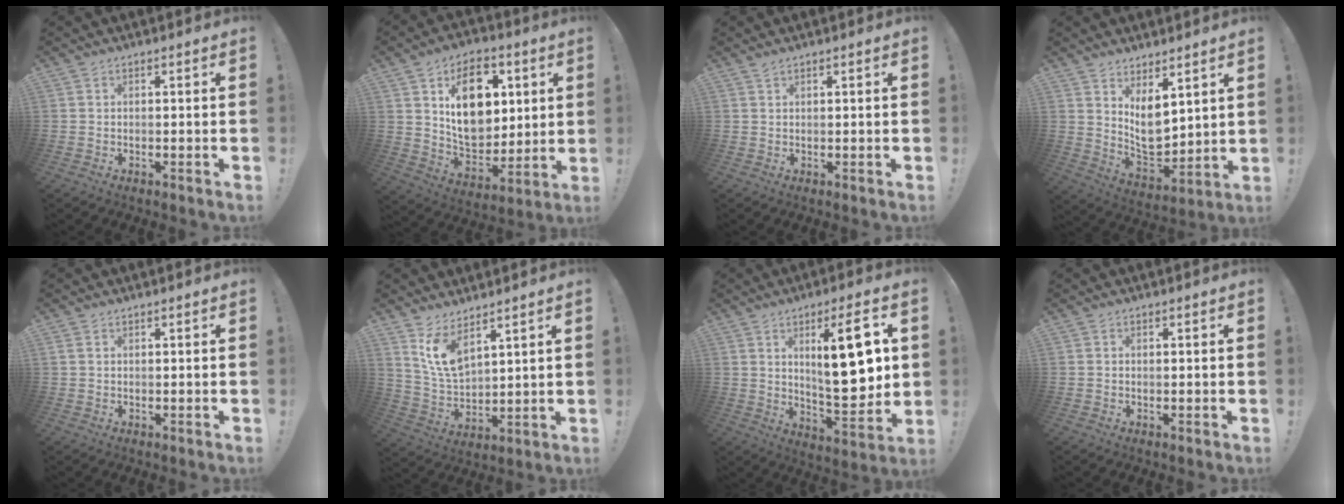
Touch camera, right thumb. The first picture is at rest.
{"total": 18.3, "force": [6.5, 12.6, 11.6], "torque": [-0.171, -0.030, 0.117]}
{"total": 0.9, "force": [0.7, 0.1, 0.5], "torque": [-0.005, -0.003, 0.013]}
{"total": 10.0, "force": [4.6, 6.4, 6.1], "torque": [-0.090, -0.056, 0.091]}
{"total": 1.3, "force": [0.7, 0.8, 0.7], "torque": [-0.017, 0.005, 0.014]}
{"total": 10.0, "force": [7.2, 4.0, 5.6], "torque": [-0.123, -0.043, 0.140]}
{"total": 18.8, "force": [4.8, 5.6, 17.3], "torque": [-0.247, -0.022, 0.066]}
{"total": 0.0}